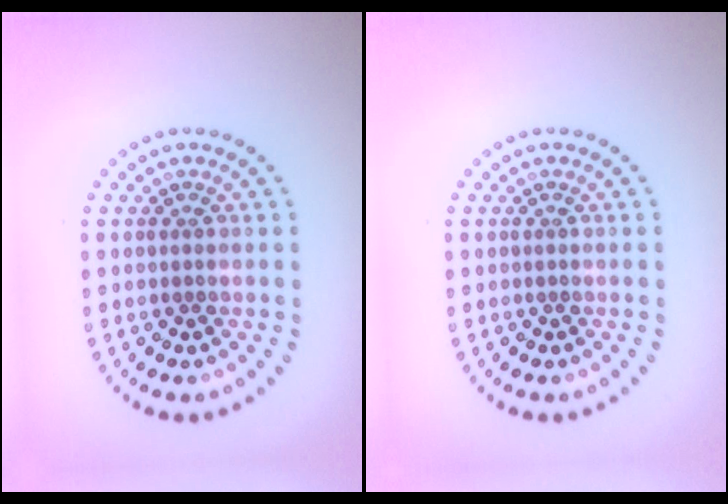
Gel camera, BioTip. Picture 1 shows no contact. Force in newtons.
{"total": 0.0}